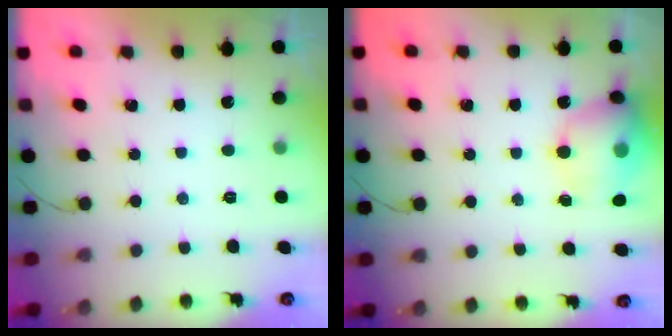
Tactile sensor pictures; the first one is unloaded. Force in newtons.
{"total": 15.7, "press": 15.5, "slide": 2.7}